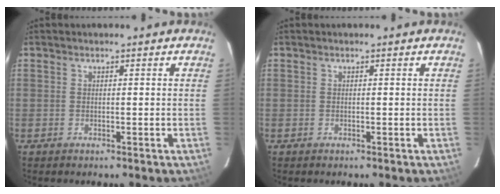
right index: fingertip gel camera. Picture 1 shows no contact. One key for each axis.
{"total": 0.0}